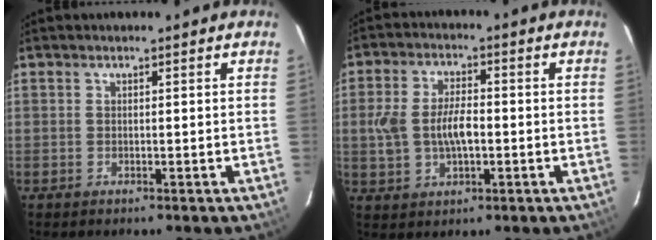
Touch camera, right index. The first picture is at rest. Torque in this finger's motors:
{"motor_torque": [0.23, 0.00, 0.24, 0.10]}